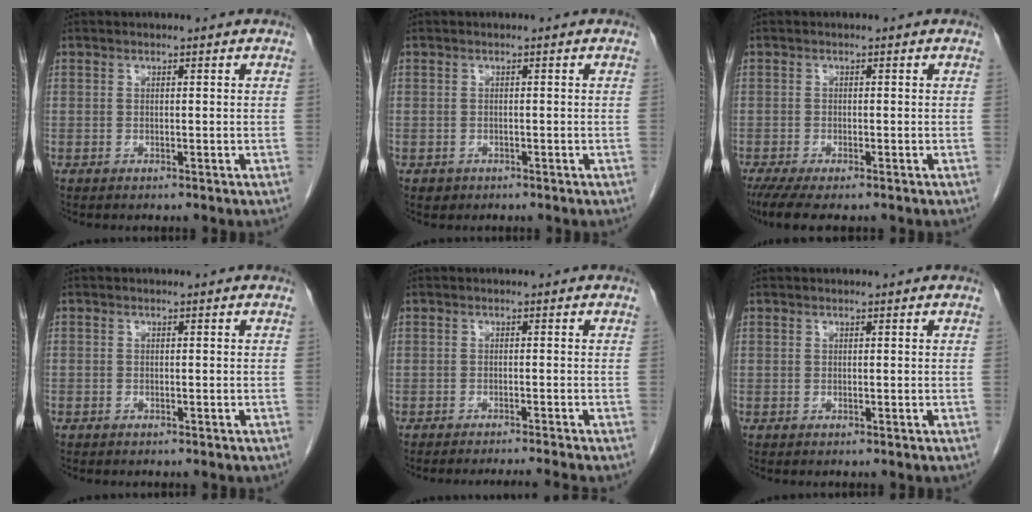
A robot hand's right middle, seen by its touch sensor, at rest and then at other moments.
{"total": 1.0, "force": [-0.5, 0.8, 0.1], "torque": [-0.005, 0.003, -0.004]}
{"total": 5.6, "force": [-4.3, 1.0, 3.5], "torque": [-0.058, -0.015, -0.071]}
{"total": 0.5, "force": [-0.4, 0.3, 0.1], "torque": [-0.007, 0.002, -0.008]}
{"total": 6.3, "force": [-5.8, -1.6, 1.8], "torque": [-0.010, -0.009, -0.080]}
{"total": 0.0}